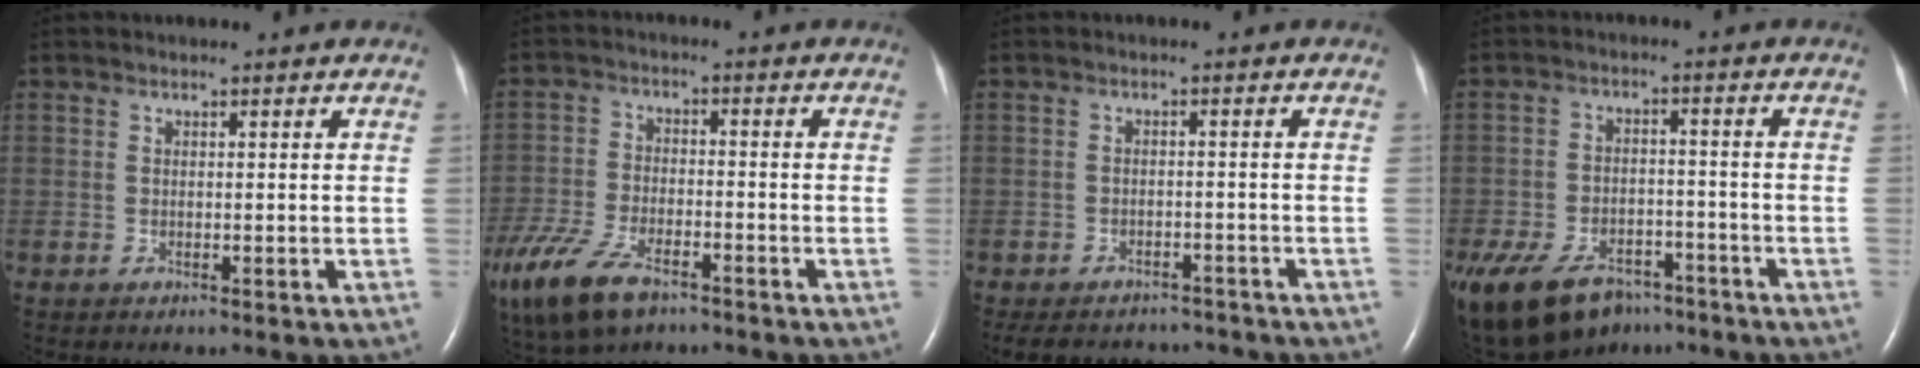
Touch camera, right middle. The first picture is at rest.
{"total": 14.8, "force": [-9.6, 6.4, 9.3], "torque": [-0.229, -0.026, -0.175]}
{"total": 10.4, "force": [-9.4, 3.8, 2.2], "torque": [-0.039, 0.007, -0.116]}
{"total": 21.7, "force": [-14.1, 12.7, 10.6], "torque": [-0.296, -0.029, -0.214]}